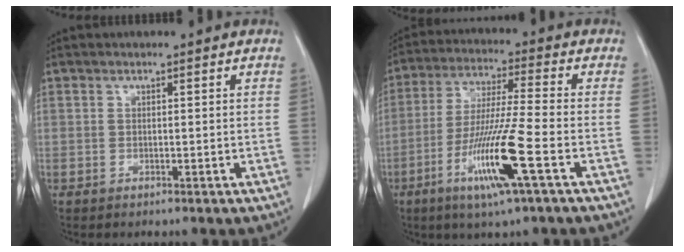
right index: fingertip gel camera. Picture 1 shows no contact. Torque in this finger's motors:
{"motor_torque": [2.01, -0.13, 0.99, 0.21]}